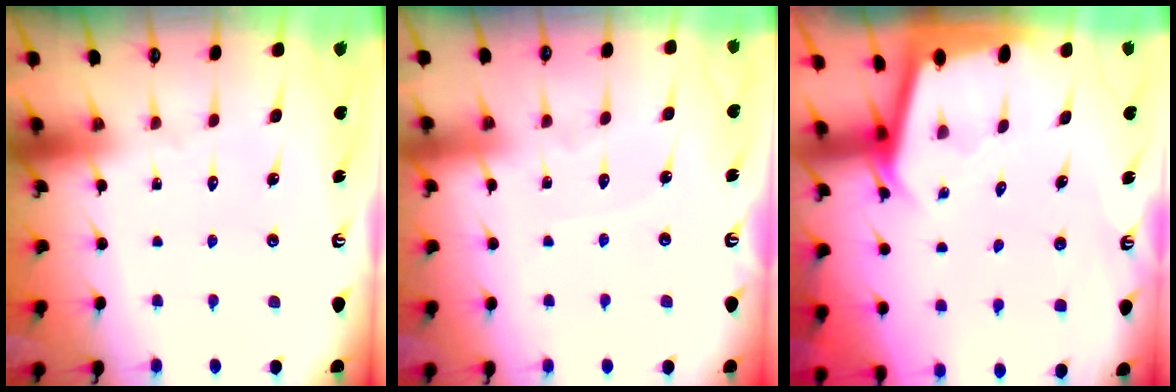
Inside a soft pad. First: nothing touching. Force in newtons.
{"total": 4.0, "press": 3.9, "slide": 0.4}
{"total": 2.2, "press": 2.2, "slide": 0.1}